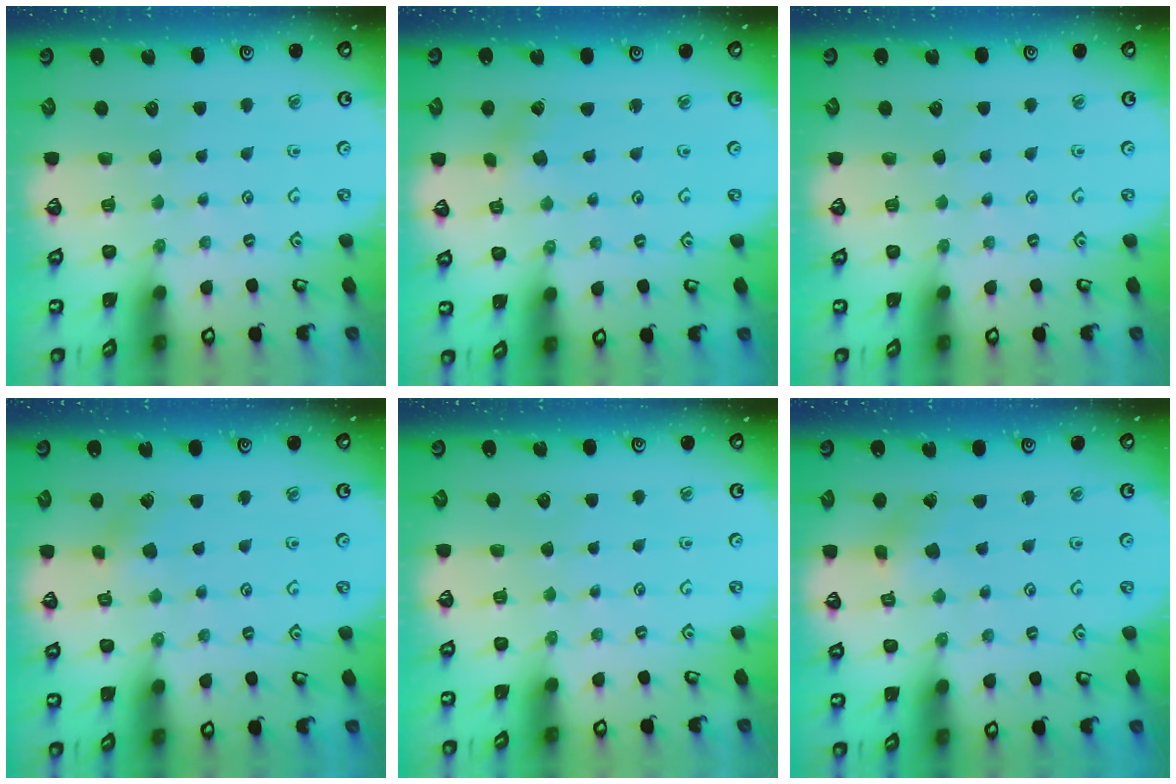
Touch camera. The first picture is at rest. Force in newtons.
{"total": 0.6, "press": 0.6, "slide": 0.1}
{"total": 0.0}
{"total": 2.6, "press": 2.5, "slide": 0.8}
{"total": 0.0}
{"total": 2.3, "press": 2.3, "slide": 0.1}